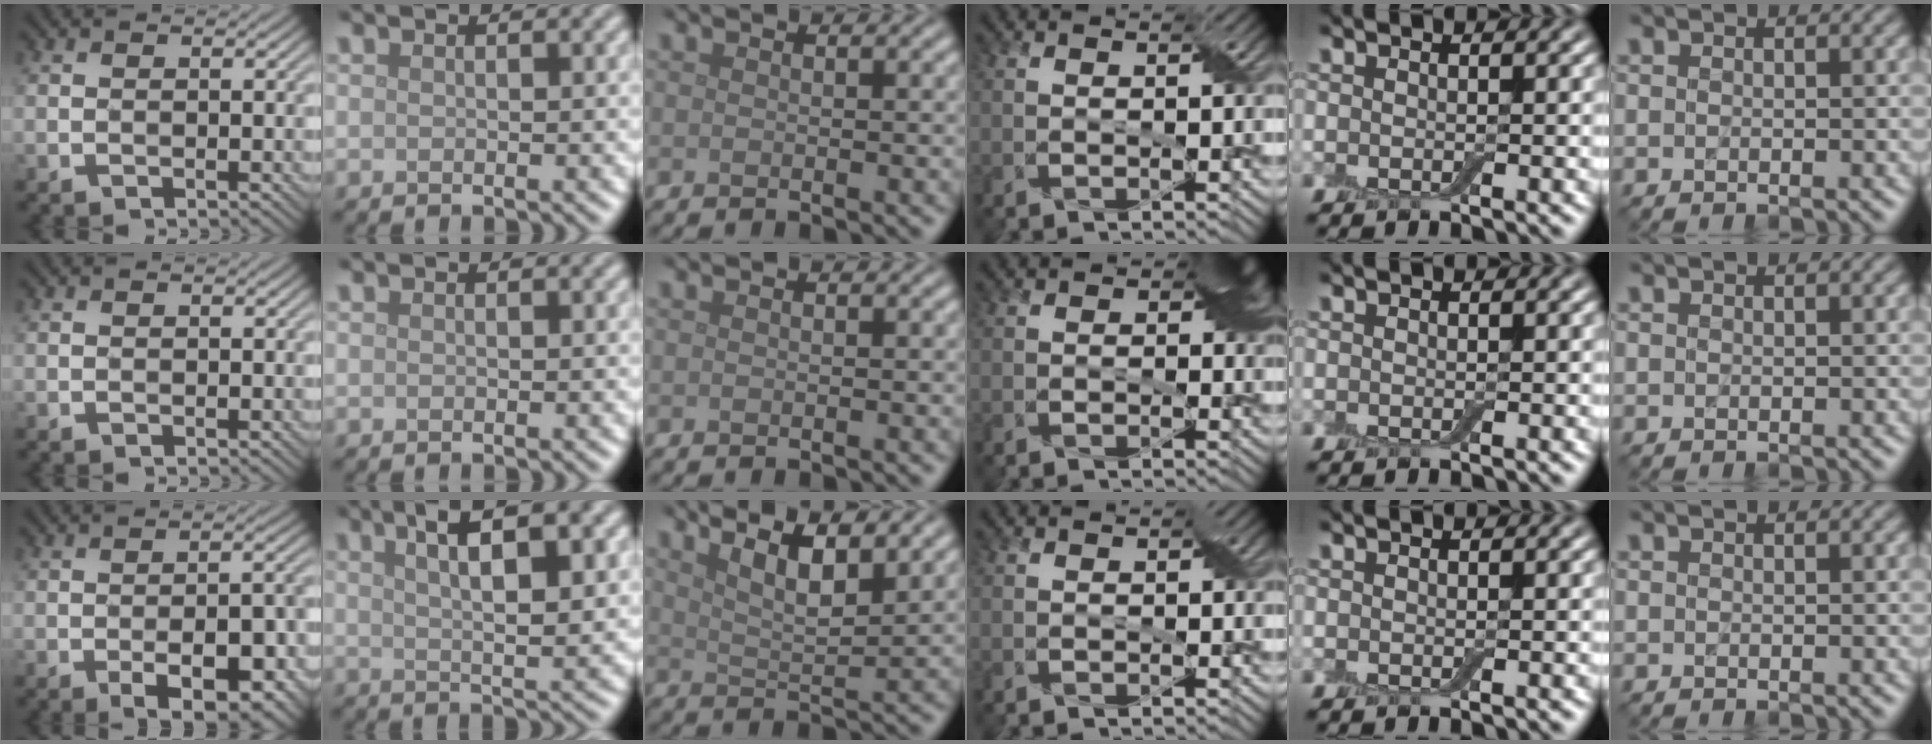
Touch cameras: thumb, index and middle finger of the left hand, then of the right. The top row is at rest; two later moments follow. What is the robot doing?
{"motion": "wrap", "object": "adhesive wrap"}